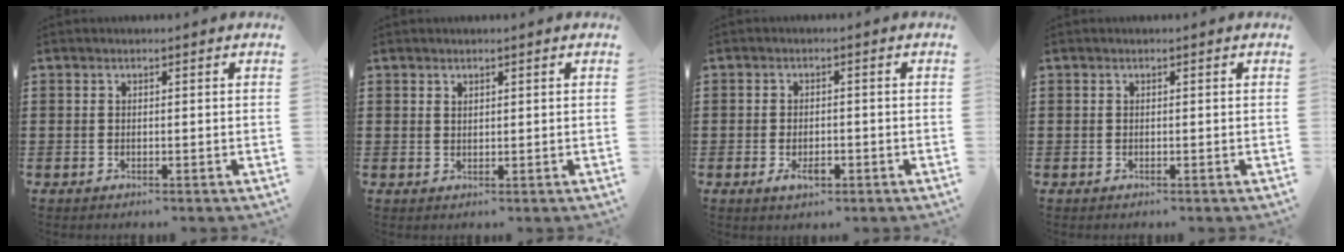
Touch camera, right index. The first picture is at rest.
{"total": 1.0, "force": [0.8, 0.5, 0.2], "torque": [-0.004, 0.002, 0.016]}
{"total": 2.7, "force": [-1.0, 1.3, 2.1], "torque": [-0.040, 0.000, -0.016]}
{"total": 0.0}